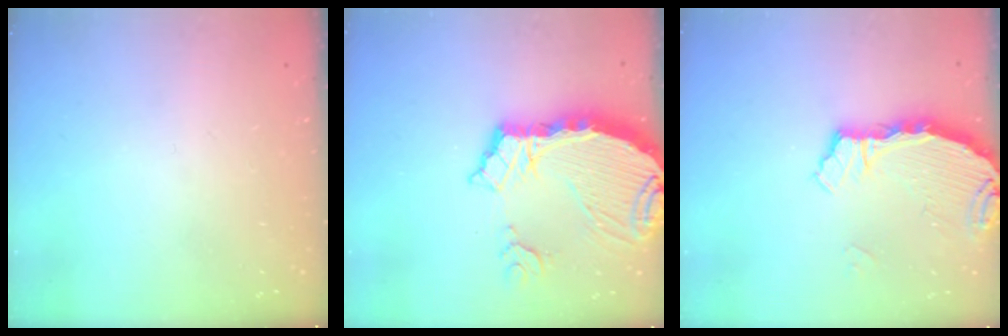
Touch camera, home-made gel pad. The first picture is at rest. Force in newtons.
{"total": 11.6, "press": 11.5, "slide": 1.5}
{"total": 3.6, "press": 3.6, "slide": 0.4}